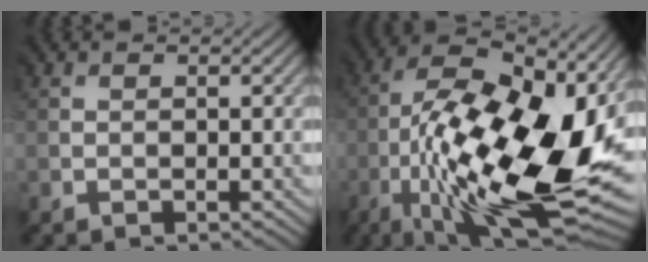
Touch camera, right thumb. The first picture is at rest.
{"total": 20.0, "force": [-4.0, 7.8, 17.9], "torque": [-0.302, 0.006, -0.072]}